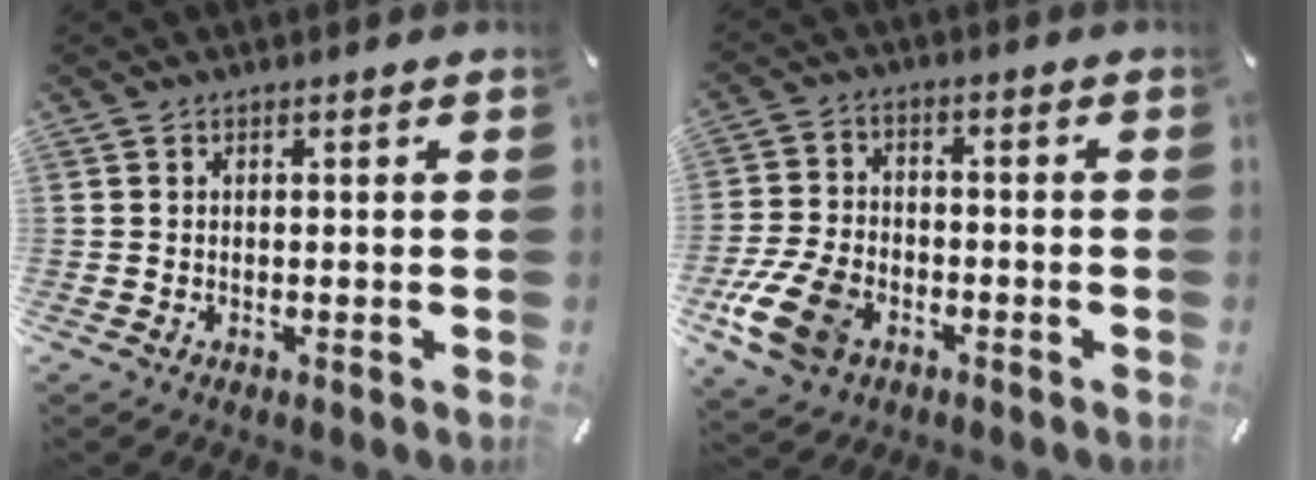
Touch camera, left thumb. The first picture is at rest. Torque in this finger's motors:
{"motor_torque": [0.99, 2.82, 0.30, 0.13, 0.36]}